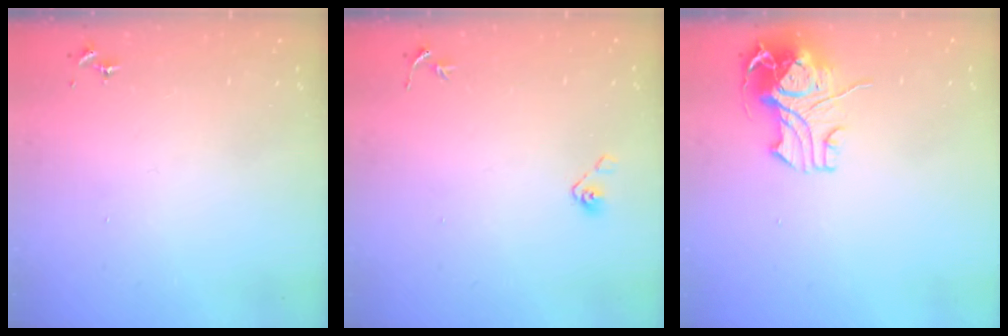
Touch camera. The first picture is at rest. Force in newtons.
{"total": 5.0, "press": 4.4, "slide": 2.3}
{"total": 10.7, "press": 10.6, "slide": 1.8}